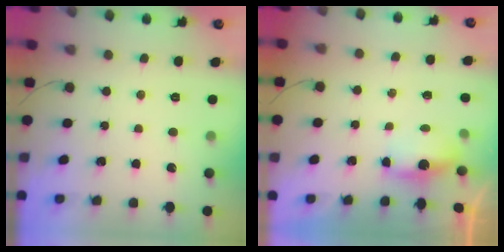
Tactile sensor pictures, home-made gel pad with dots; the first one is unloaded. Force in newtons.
{"total": 3.8, "press": 3.7, "slide": 0.8}